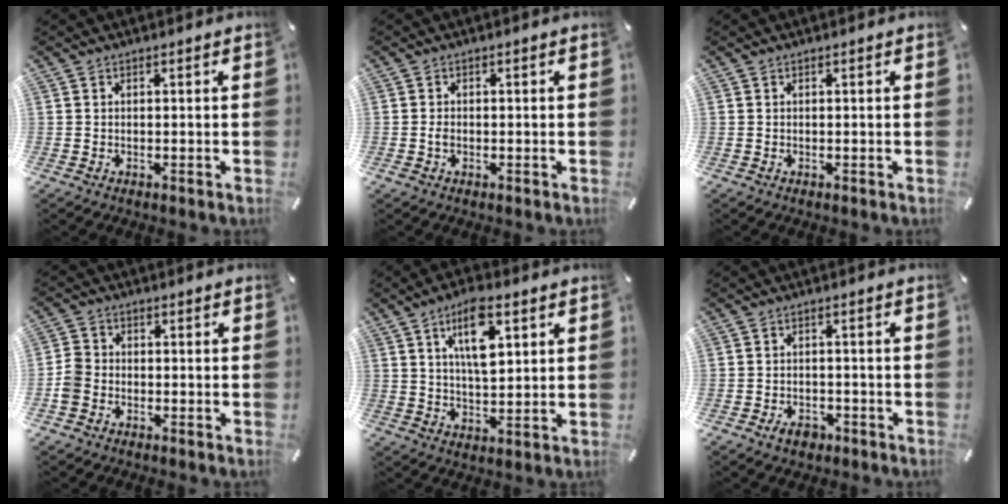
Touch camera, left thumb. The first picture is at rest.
{"total": 1.3, "force": [-0.5, 0.8, 0.9], "torque": [-0.017, 0.001, -0.010]}
{"total": 0.0}
{"total": 4.4, "force": [-1.8, 3.6, 1.8], "torque": [-0.034, 0.012, -0.032]}
{"total": 10.6, "force": [4.7, 4.4, 8.4], "torque": [-0.147, -0.008, 0.075]}
{"total": 3.5, "force": [-2.2, 2.3, 1.5], "torque": [-0.033, 0.006, -0.042]}